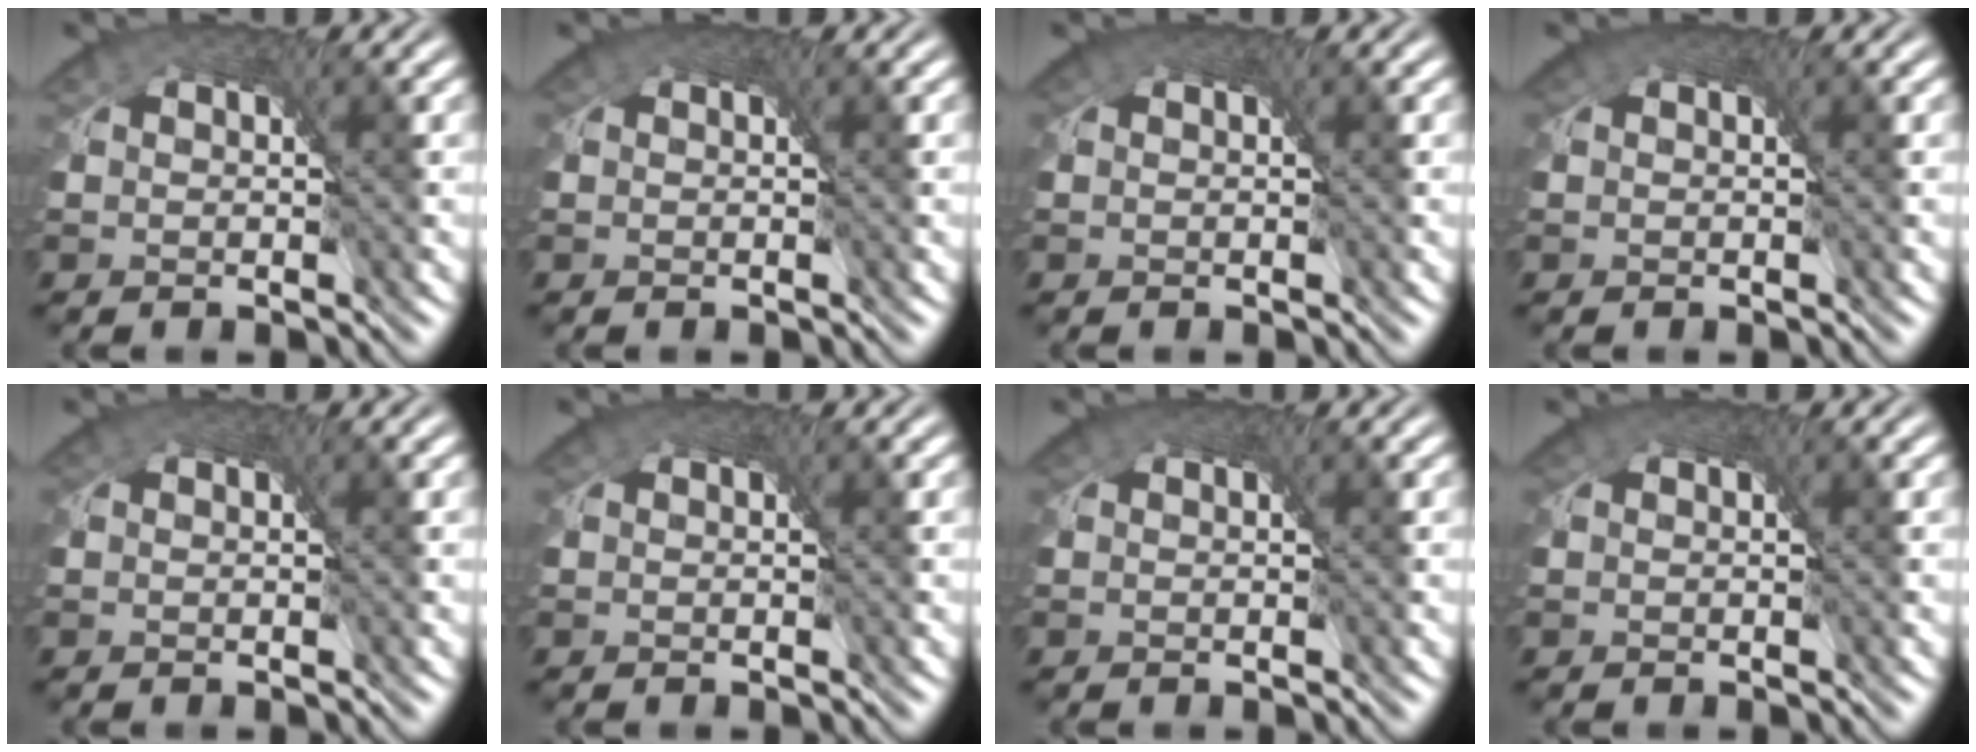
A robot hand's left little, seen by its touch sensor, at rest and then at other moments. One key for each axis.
{"total": 1.1, "fx": 0.3, "fy": 1.0, "fz": 0.4, "tx": -0.008, "ty": 0.000, "tz": 0.000}
{"total": 1.6, "fx": 0.6, "fy": 1.4, "fz": 0.7, "tx": -0.017, "ty": 0.000, "tz": 0.004}
{"total": 2.3, "fx": 0.8, "fy": 1.8, "fz": 1.1, "tx": -0.022, "ty": 0.000, "tz": 0.007}
{"total": 1.3, "fx": 0.0, "fy": 1.2, "fz": 0.4, "tx": -0.011, "ty": -0.005, "tz": -0.003}
{"total": 1.3, "fx": 0.3, "fy": 1.1, "fz": 0.4, "tx": -0.011, "ty": -0.001, "tz": 0.001}
{"total": 1.5, "fx": 0.5, "fy": 1.3, "fz": 0.6, "tx": -0.015, "ty": 0.000, "tz": 0.004}
{"total": 1.6, "fx": 0.6, "fy": 1.4, "fz": 0.7, "tx": -0.016, "ty": 0.000, "tz": 0.004}